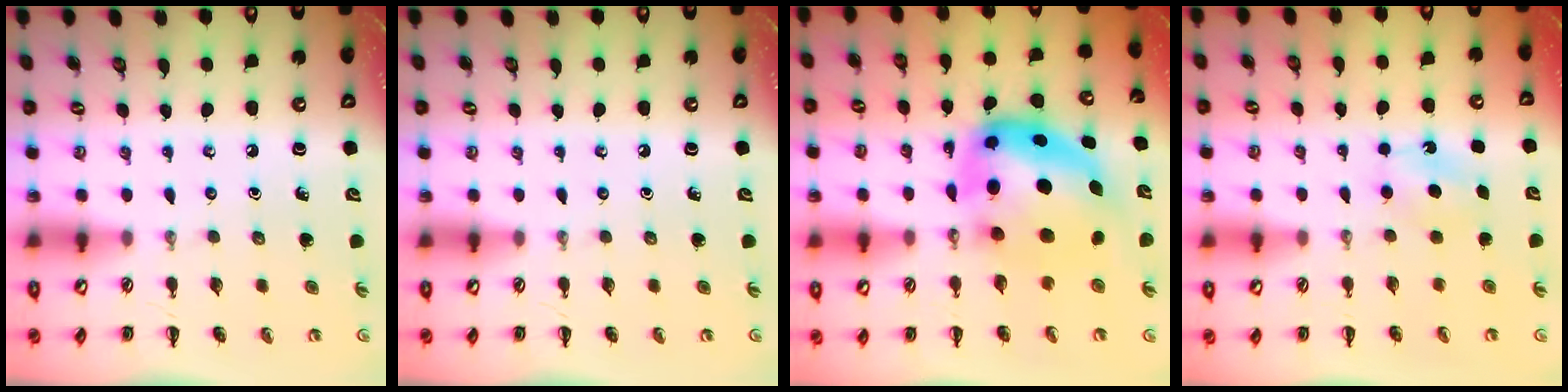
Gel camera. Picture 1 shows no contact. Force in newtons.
{"total": 0.0}
{"total": 10.7, "press": 10.4, "slide": 2.5}
{"total": 5.3, "press": 5.1, "slide": 1.3}